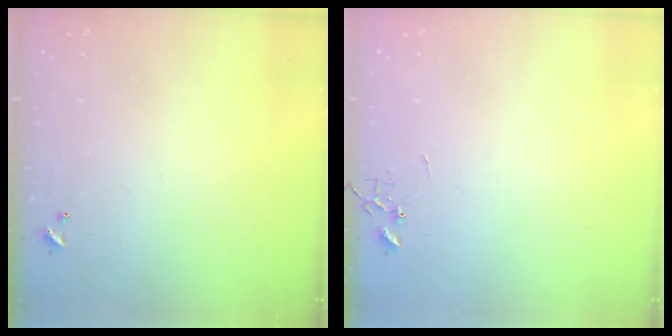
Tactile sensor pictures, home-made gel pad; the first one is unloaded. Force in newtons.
{"total": 0.0}